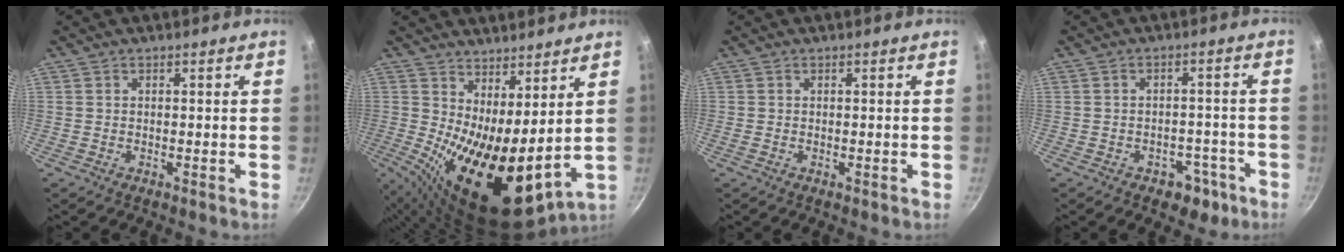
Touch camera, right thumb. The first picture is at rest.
{"total": 15.1, "force": [3.4, 5.8, 13.5], "torque": [-0.196, -0.039, 0.065]}
{"total": 0.0}
{"total": 5.6, "force": [-3.0, 4.0, 2.5], "torque": [-0.001, 0.033, -0.022]}